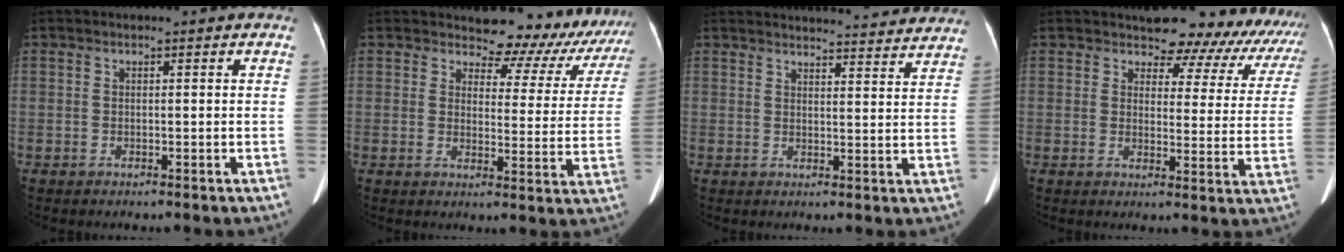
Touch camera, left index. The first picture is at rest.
{"total": 12.3, "force": [11.5, 4.0, 1.2], "torque": [0.011, -0.041, 0.107]}
{"total": 21.1, "force": [20.2, 3.2, 5.1], "torque": [-0.059, -0.016, 0.236]}
{"total": 13.9, "force": [12.8, 5.1, 1.8], "torque": [0.021, -0.039, 0.109]}